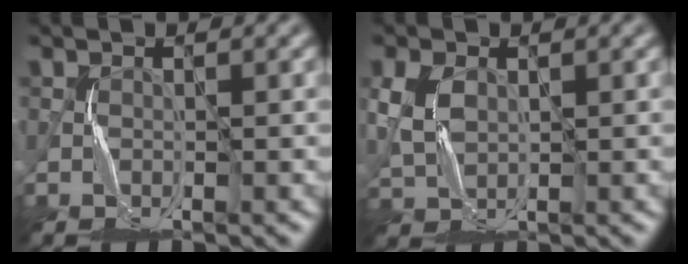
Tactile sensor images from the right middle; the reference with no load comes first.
{"total": 3.8, "force": [0.7, 2.6, 2.6], "torque": [-0.077, 0.005, 0.017]}